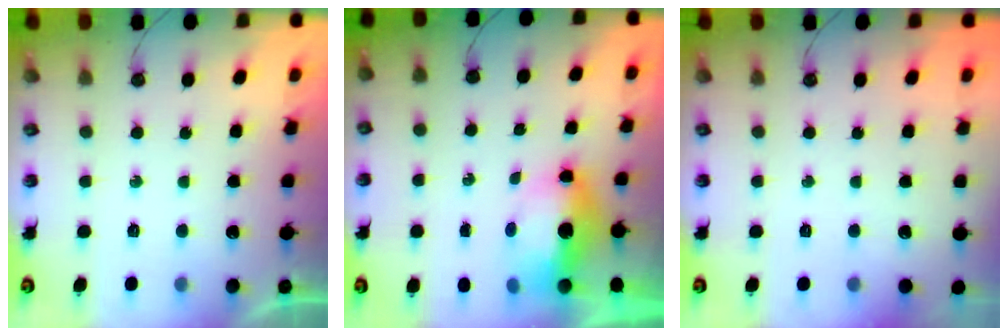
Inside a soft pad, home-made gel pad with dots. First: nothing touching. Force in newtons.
{"total": 7.9, "press": 7.6, "slide": 2.0}
{"total": 0.0}